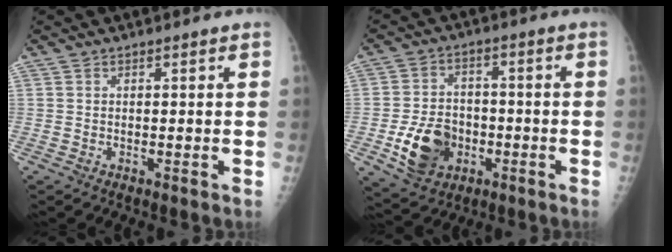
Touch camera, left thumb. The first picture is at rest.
{"total": 11.0, "force": [-3.6, 8.4, 6.2], "torque": [-0.086, 0.013, -0.059]}